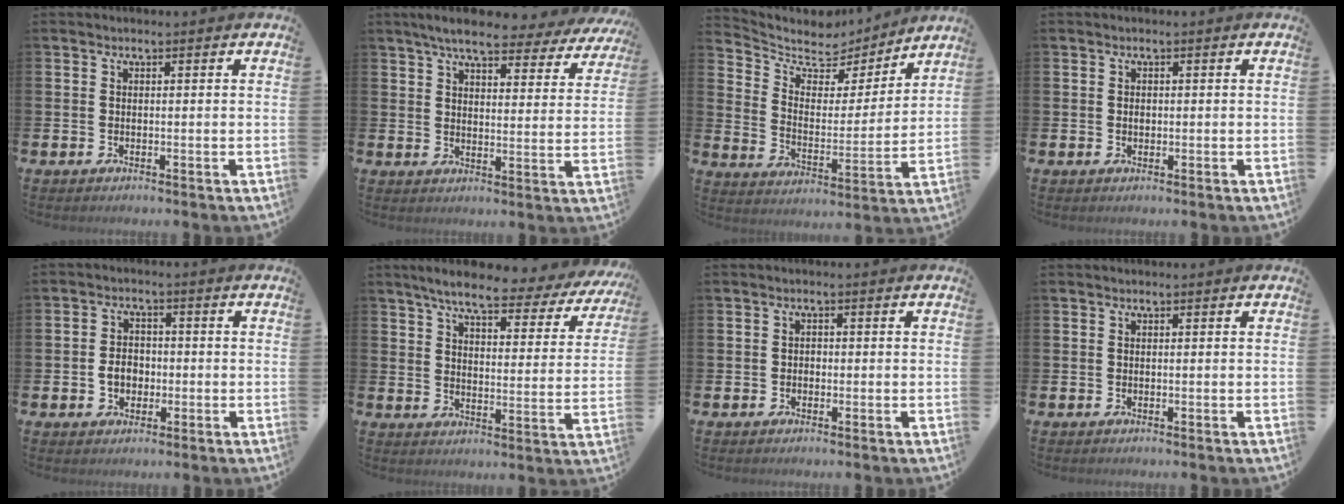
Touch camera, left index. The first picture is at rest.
{"total": 6.5, "force": [5.9, 0.9, 2.6], "torque": [-0.063, -0.031, 0.100]}
{"total": 6.5, "force": [5.7, 3.0, 0.9], "torque": [-0.054, -0.047, 0.095]}
{"total": 0.7, "force": [0.1, 0.6, 0.4], "torque": [0.000, 0.000, -0.002]}
{"total": 3.4, "force": [-0.8, 2.7, 1.9], "torque": [-0.023, 0.000, -0.022]}
{"total": 7.0, "force": [6.0, 1.1, 3.5], "torque": [-0.089, -0.036, 0.097]}
{"total": 1.0, "force": [-0.5, 0.8, 0.2], "torque": [-0.004, 0.002, -0.011]}
{"total": 0.0}